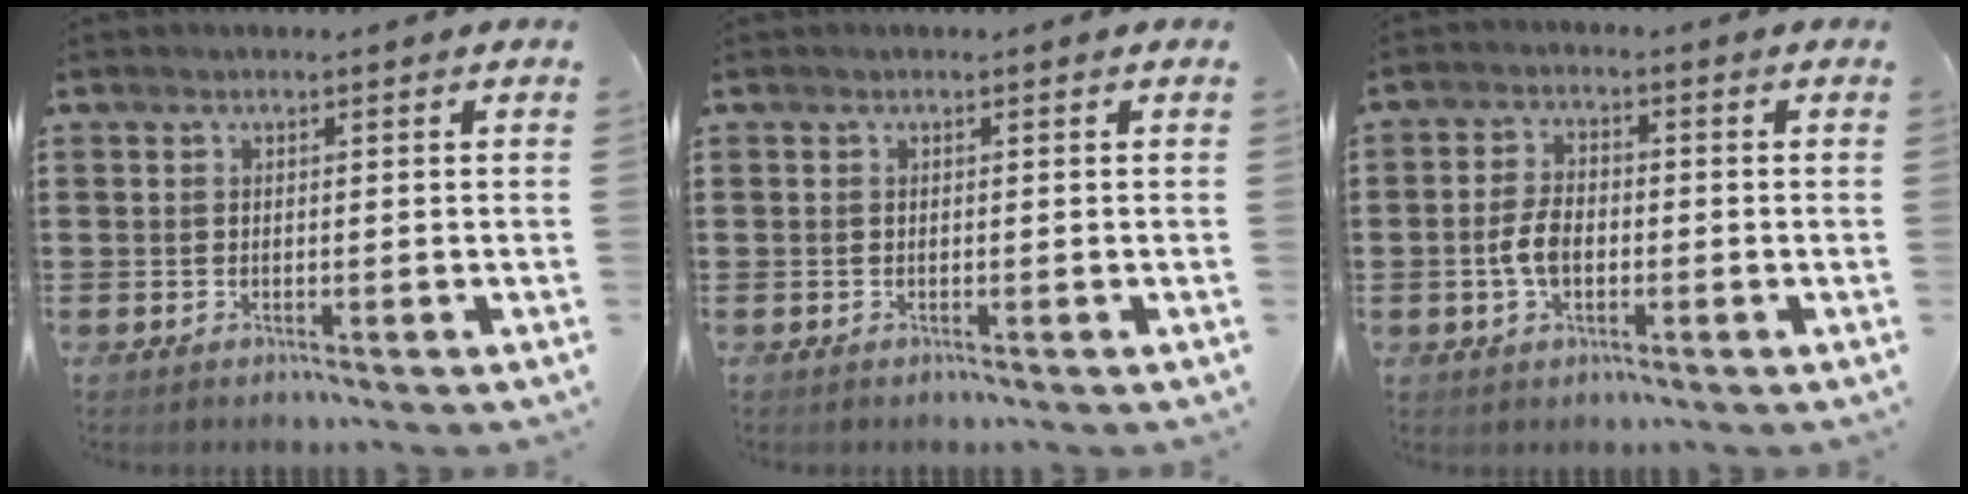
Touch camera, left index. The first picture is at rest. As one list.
[{"total": 0.0}, {"total": 4.7, "force": [-1.0, 2.6, 3.9], "torque": [-0.097, -0.003, -0.026]}]